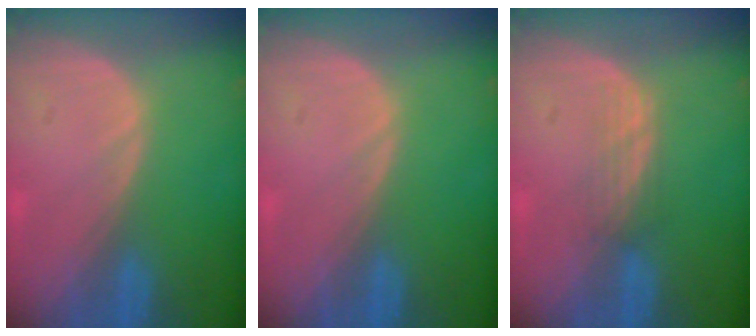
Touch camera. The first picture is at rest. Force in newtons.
{"total": 0.0}
{"total": 2.4, "press": 2.3, "slide": 0.8}